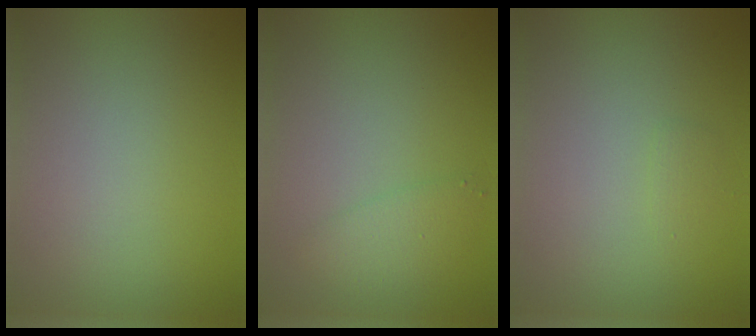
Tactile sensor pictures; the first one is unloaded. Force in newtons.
{"total": 1.8, "press": 1.8, "slide": 0.1}
{"total": 0.6, "press": 0.6, "slide": 0.0}